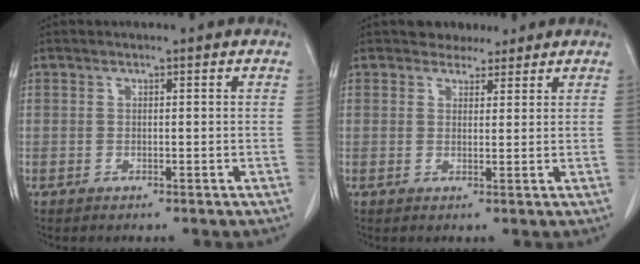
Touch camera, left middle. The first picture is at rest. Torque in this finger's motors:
{"motor_torque": [0.03, -0.03, -0.10, 0.01]}